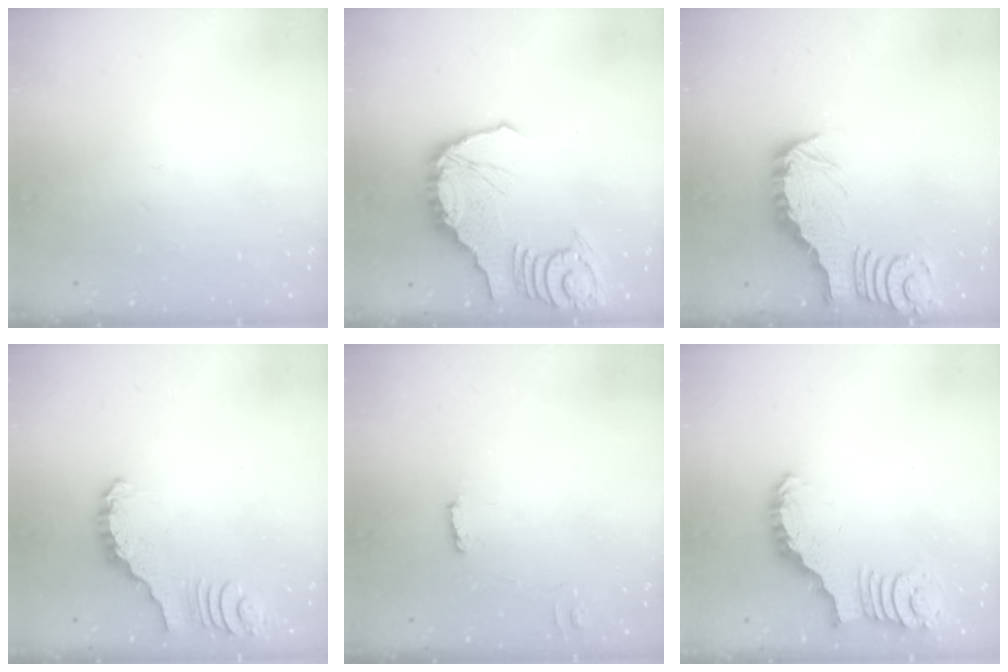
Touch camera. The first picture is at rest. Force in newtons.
{"total": 15.5, "press": 15.3, "slide": 1.8}
{"total": 2.6, "press": 2.6, "slide": 0.2}
{"total": 2.9, "press": 2.9, "slide": 0.3}
{"total": 2.6, "press": 2.6, "slide": 0.4}
{"total": 2.7, "press": 2.7, "slide": 0.5}